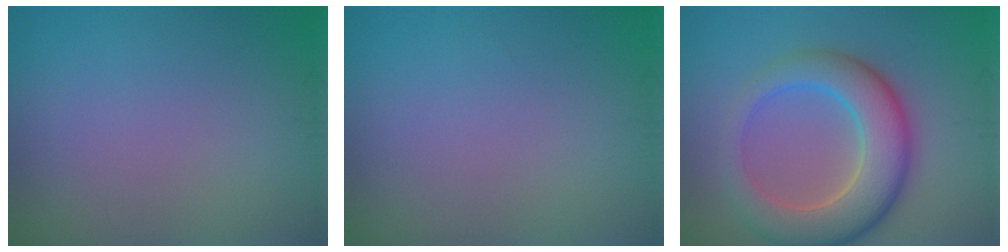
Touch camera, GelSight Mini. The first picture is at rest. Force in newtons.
{"total": 0.0}
{"total": 8.2, "press": 8.2, "slide": 0.5}